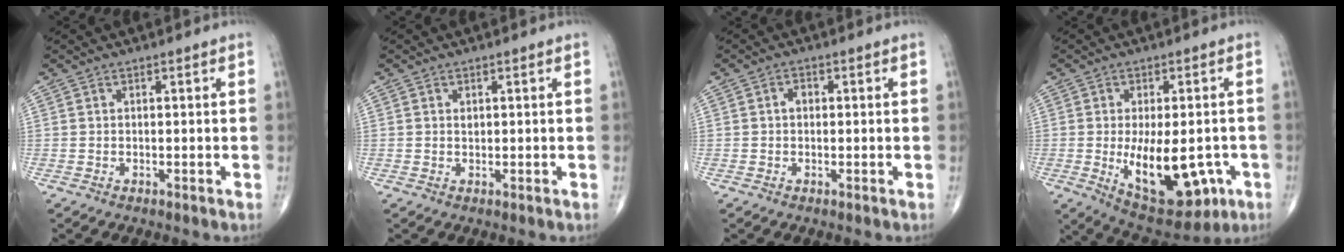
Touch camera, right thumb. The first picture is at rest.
{"total": 0.8, "force": [0.3, 0.5, 0.5], "torque": [-0.005, -0.001, 0.006]}
{"total": 1.6, "force": [0.0, 1.2, 1.0], "torque": [-0.011, 0.006, -0.003]}
{"total": 16.1, "force": [-3.8, 8.1, 13.4], "torque": [-0.183, -0.008, -0.032]}